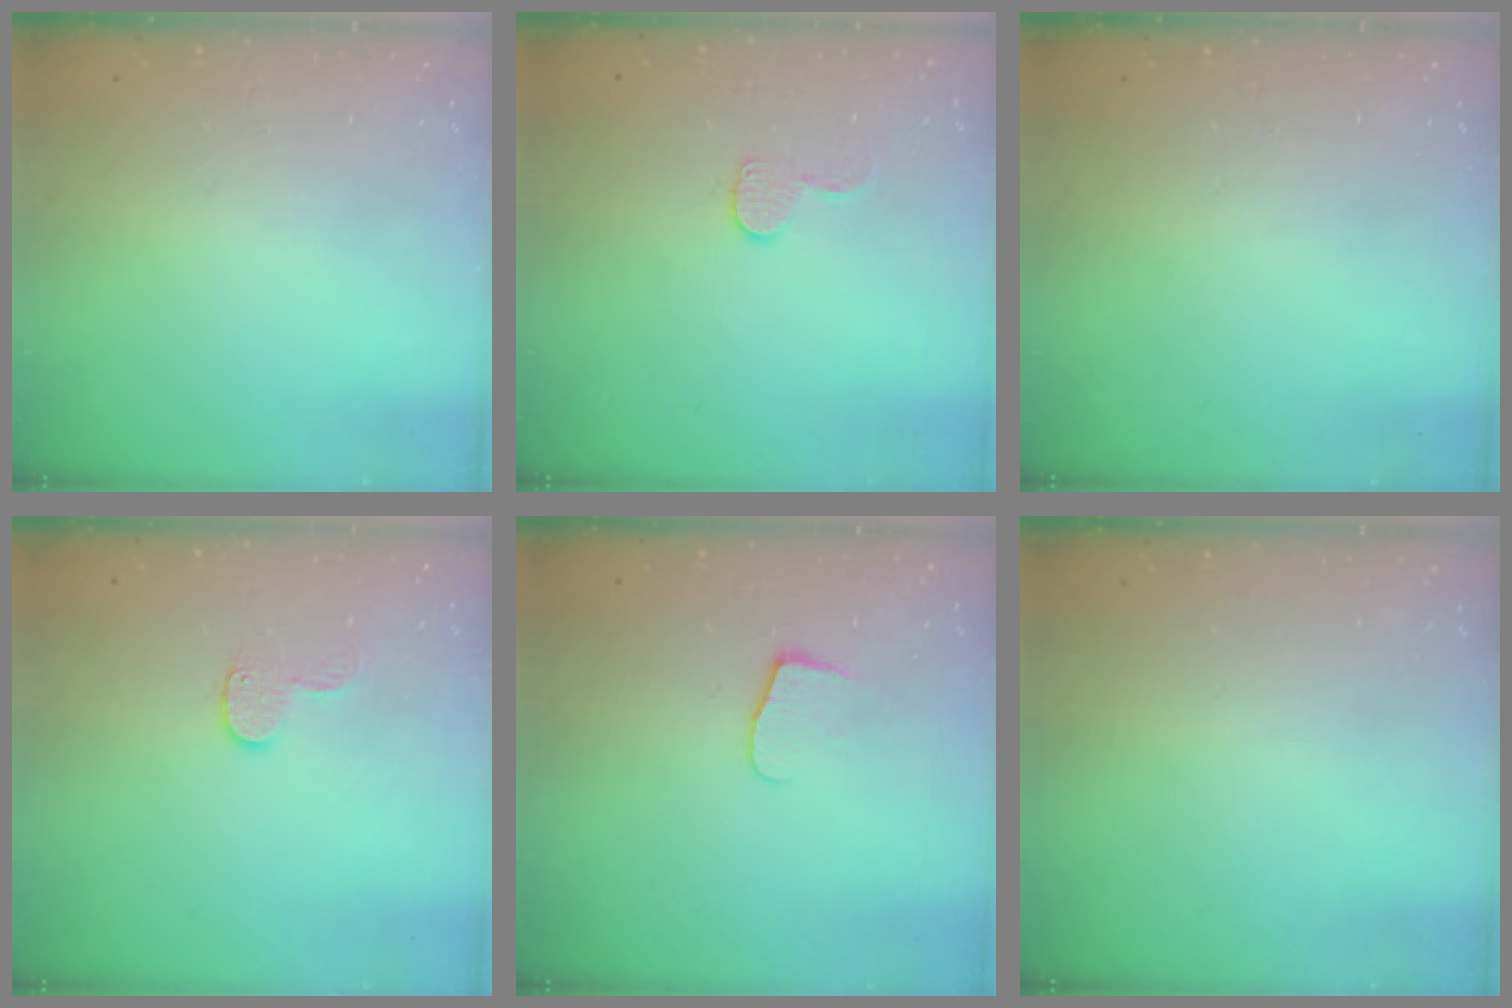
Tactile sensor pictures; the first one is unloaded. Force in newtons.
{"total": 7.1, "press": 7.1, "slide": 0.4}
{"total": 0.0}
{"total": 5.5, "press": 5.5, "slide": 0.6}
{"total": 5.4, "press": 5.4, "slide": 0.5}
{"total": 0.0}